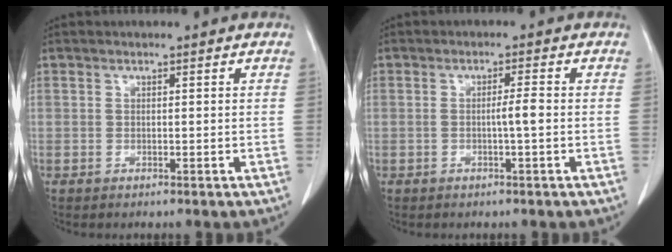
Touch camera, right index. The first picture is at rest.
{"total": 2.1, "force": [-0.4, -0.3, 2.0], "torque": [-0.032, 0.002, -0.005]}